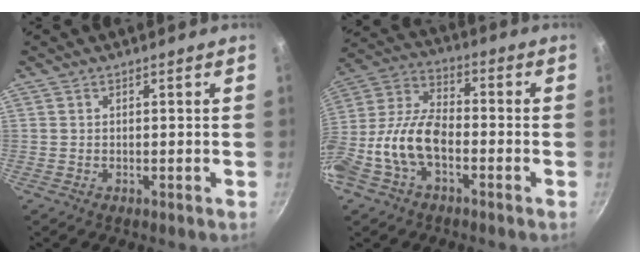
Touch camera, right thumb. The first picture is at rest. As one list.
[{"total": 13.2, "force": [-3.9, 7.6, 10.1], "torque": [-0.184, 0.048, -0.088]}]